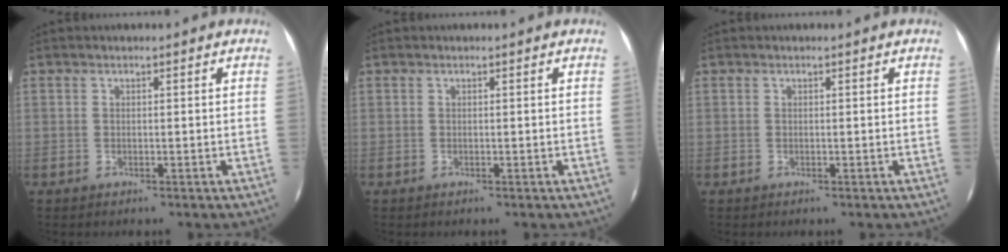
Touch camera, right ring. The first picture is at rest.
{"total": 0.0}
{"total": 0.0}